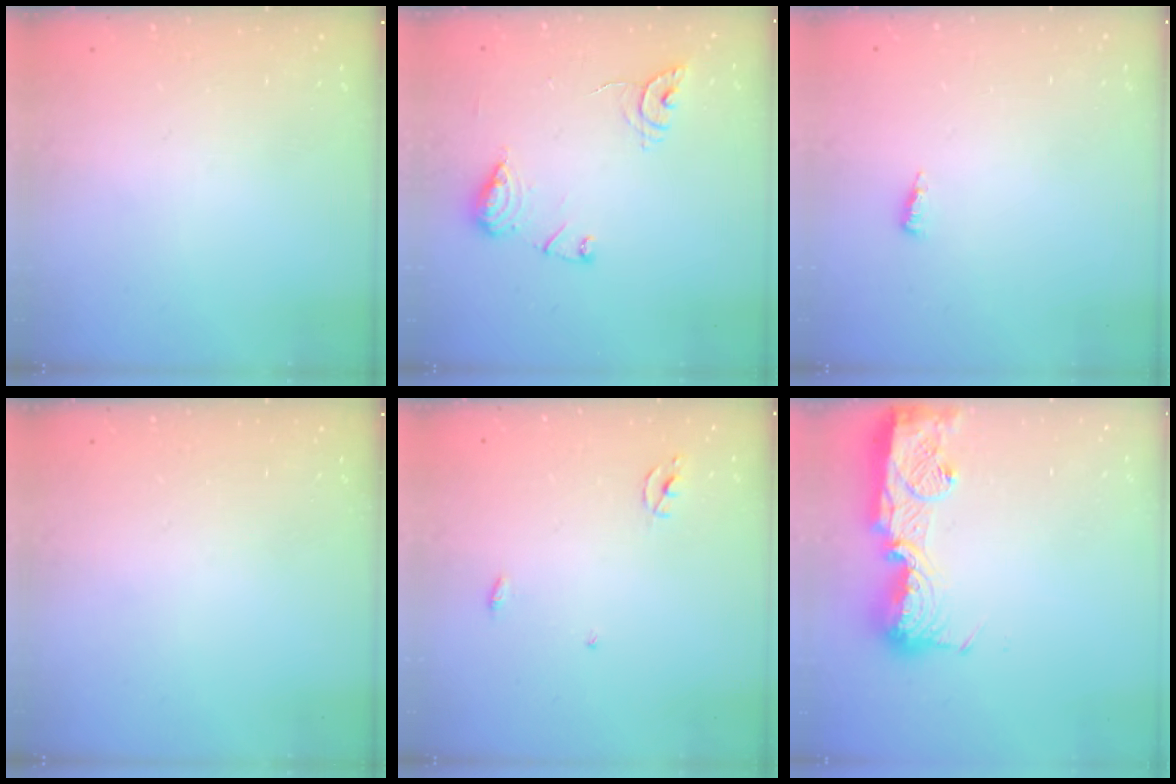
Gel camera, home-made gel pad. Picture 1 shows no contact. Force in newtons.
{"total": 10.8, "press": 10.8, "slide": 0.5}
{"total": 4.2, "press": 4.2, "slide": 0.6}
{"total": 0.0}
{"total": 2.3, "press": 2.3, "slide": 0.1}
{"total": 15.2, "press": 15.1, "slide": 1.2}